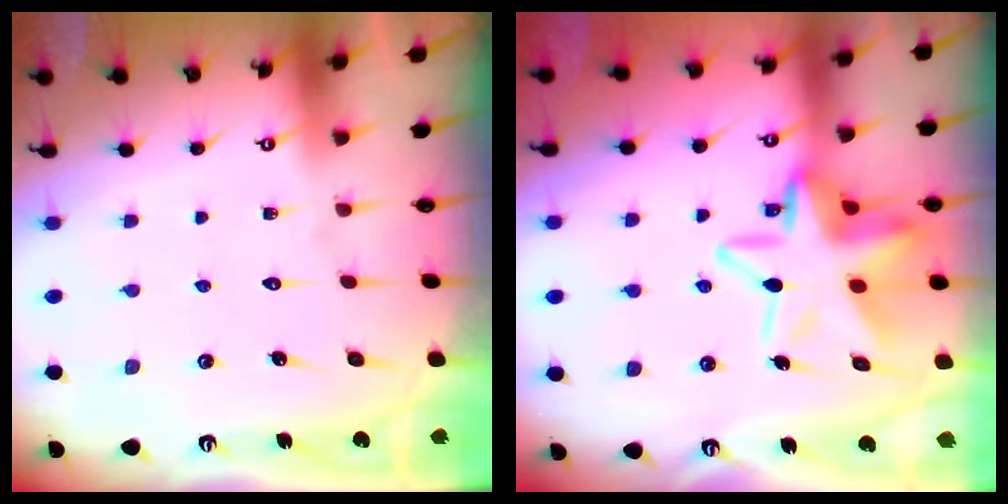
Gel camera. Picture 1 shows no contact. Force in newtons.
{"total": 15.6, "press": 15.4, "slide": 2.6}